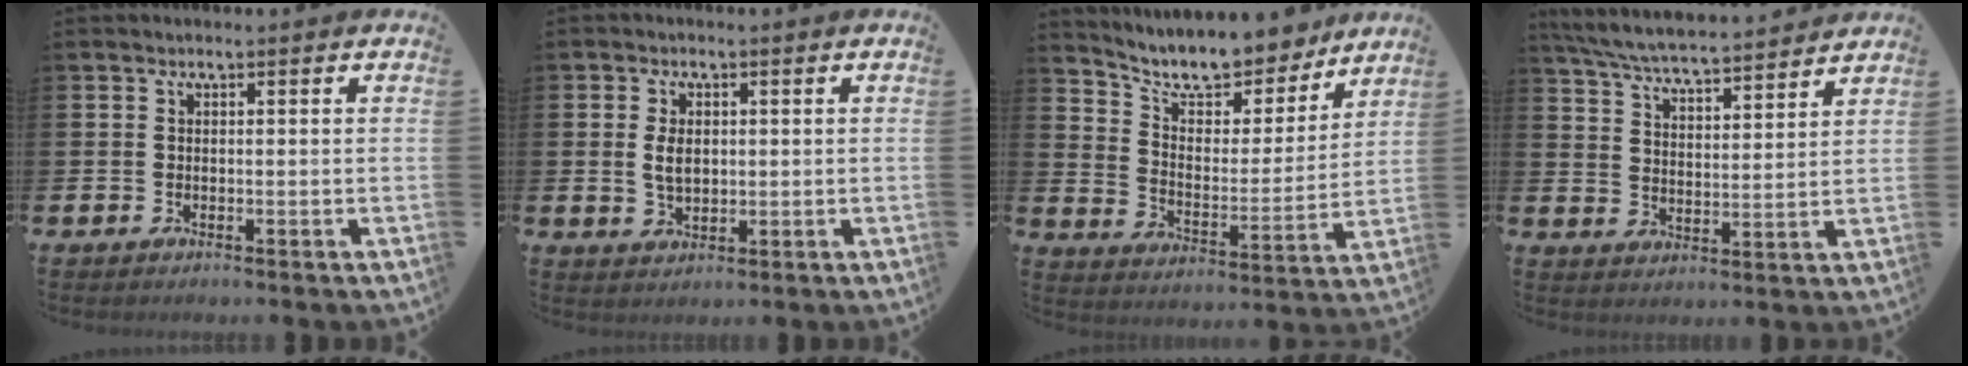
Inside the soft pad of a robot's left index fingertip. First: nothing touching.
{"total": 3.3, "force": [0.7, 2.1, 2.5], "torque": [-0.040, 0.004, 0.008]}
{"total": 10.2, "force": [9.2, 3.3, 3.0], "torque": [-0.086, -0.070, 0.160]}
{"total": 6.3, "force": [6.2, 0.2, 1.5], "torque": [-0.058, -0.044, 0.108]}